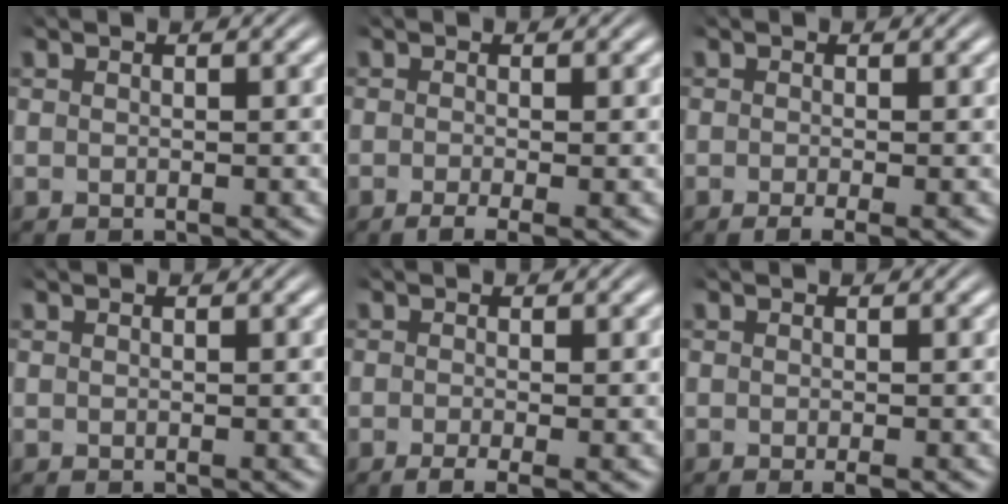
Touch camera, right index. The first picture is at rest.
{"total": 2.3, "force": [-1.8, 0.3, 1.4], "torque": [-0.022, -0.004, -0.030]}
{"total": 2.0, "force": [-1.6, 0.2, 1.2], "torque": [-0.017, -0.001, -0.027]}
{"total": 0.0}
{"total": 2.4, "force": [-1.9, 0.3, 1.5], "torque": [-0.025, -0.007, -0.029]}
{"total": 1.0, "force": [-0.8, 0.1, 0.6], "torque": [-0.010, 0.001, -0.016]}